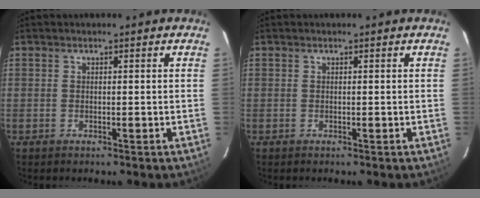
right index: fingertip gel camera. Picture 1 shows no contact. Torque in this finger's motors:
{"motor_torque": [0.00, 0.00, 0.00, 0.00]}